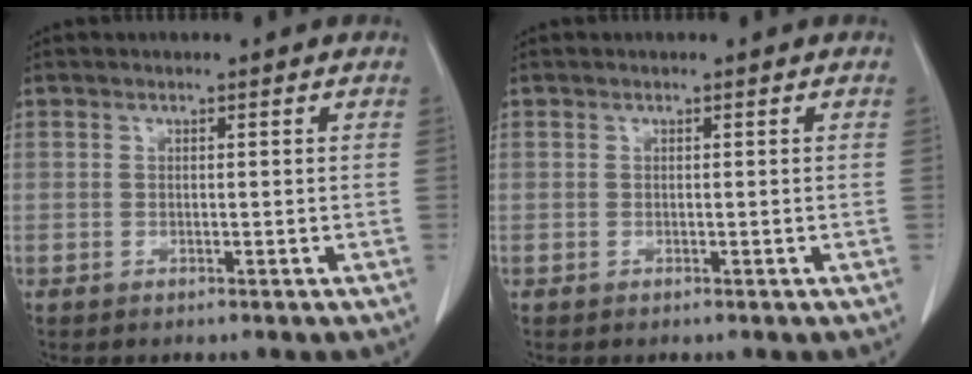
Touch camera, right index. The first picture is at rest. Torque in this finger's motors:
{"motor_torque": [0.00, 0.00, 0.00, 0.00]}